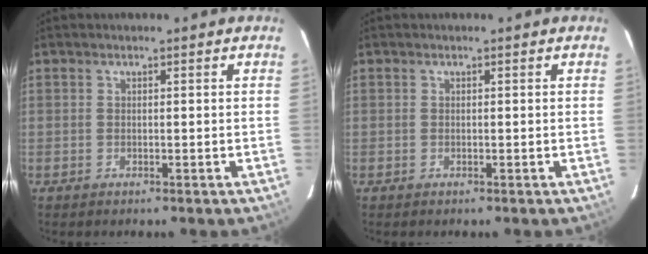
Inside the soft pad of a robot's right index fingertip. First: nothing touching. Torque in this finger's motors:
{"motor_torque": [0.00, 0.00, 0.03, 0.00]}